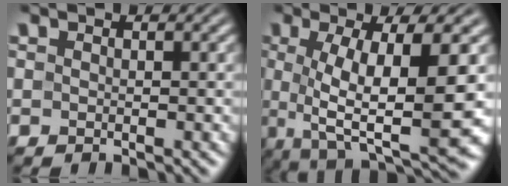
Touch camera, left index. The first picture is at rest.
{"total": 10.6, "force": [0.3, 3.1, 10.1], "torque": [-0.170, -0.014, 0.011]}